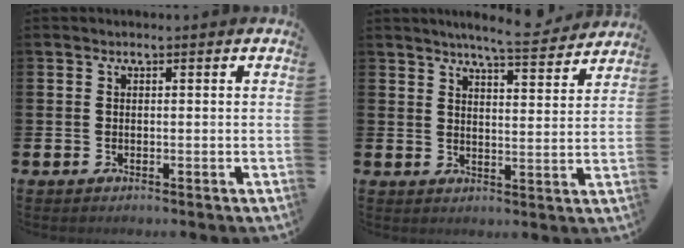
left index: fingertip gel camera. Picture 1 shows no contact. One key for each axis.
{"total": 6.5, "fx": 6.1, "fy": 0.0, "fz": 2.0, "tx": -0.045, "ty": -0.033, "tz": 0.107}